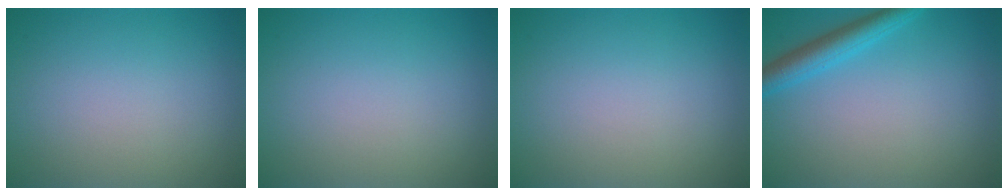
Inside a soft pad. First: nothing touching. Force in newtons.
{"total": 0.0}
{"total": 0.0}
{"total": 3.2, "press": 3.2, "slide": 0.2}